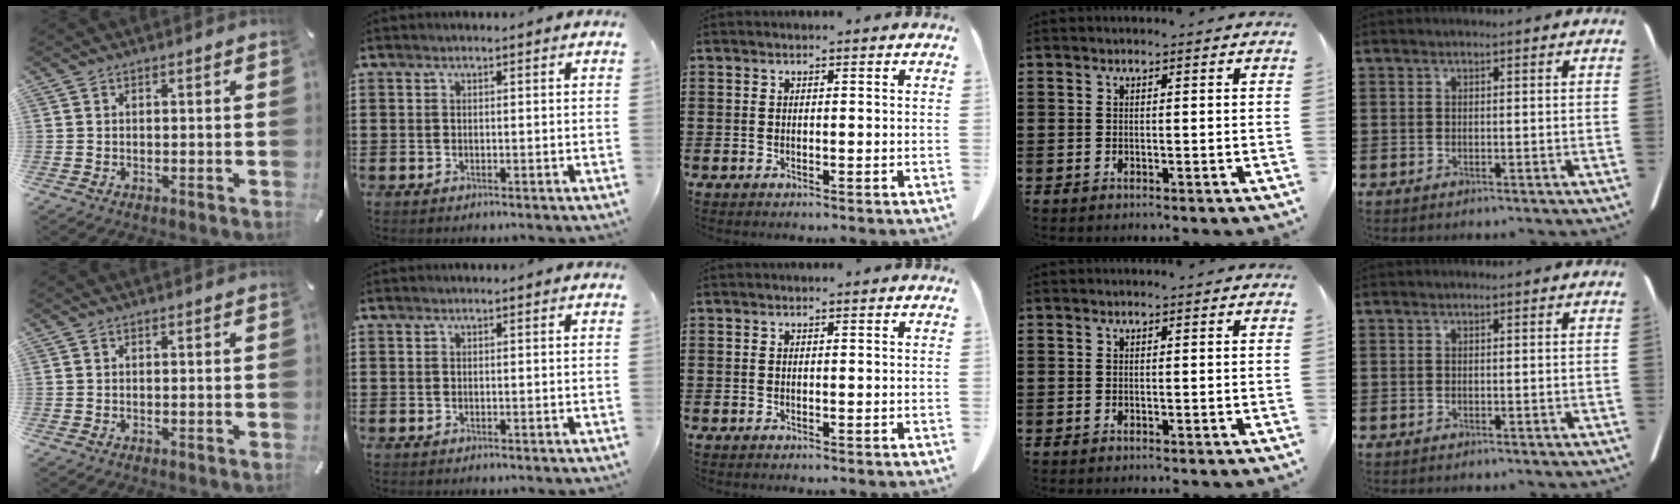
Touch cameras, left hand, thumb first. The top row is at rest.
{}